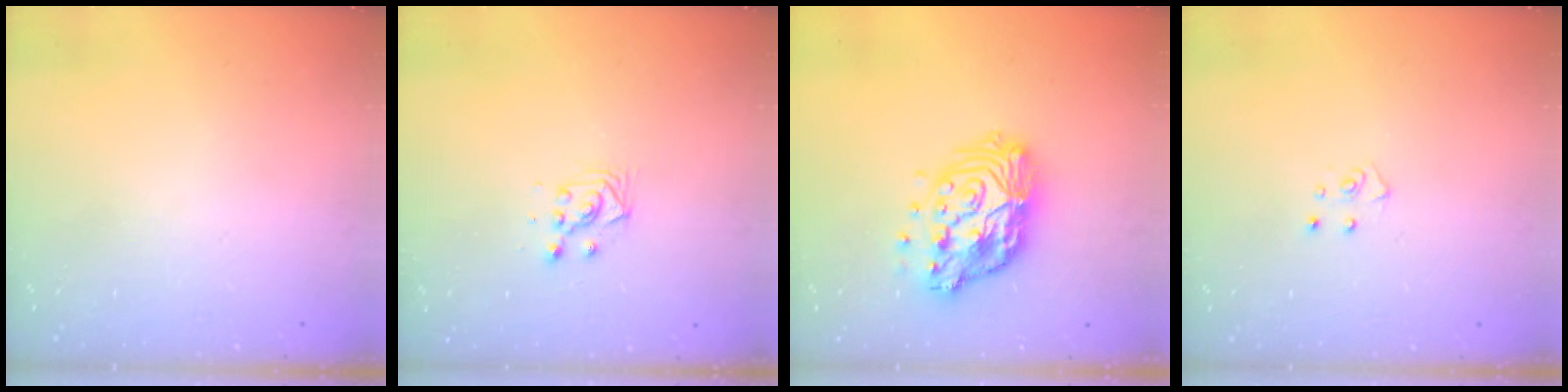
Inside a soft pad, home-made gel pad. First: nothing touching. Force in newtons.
{"total": 3.5, "press": 3.4, "slide": 1.1}
{"total": 15.5, "press": 15.5, "slide": 1.3}
{"total": 4.6, "press": 4.6, "slide": 0.4}